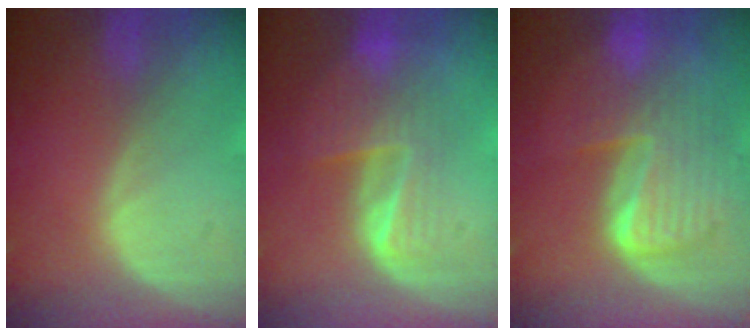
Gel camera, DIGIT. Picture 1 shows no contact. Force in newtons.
{"total": 6.7, "press": 6.3, "slide": 2.2}
{"total": 10.1, "press": 8.7, "slide": 5.1}